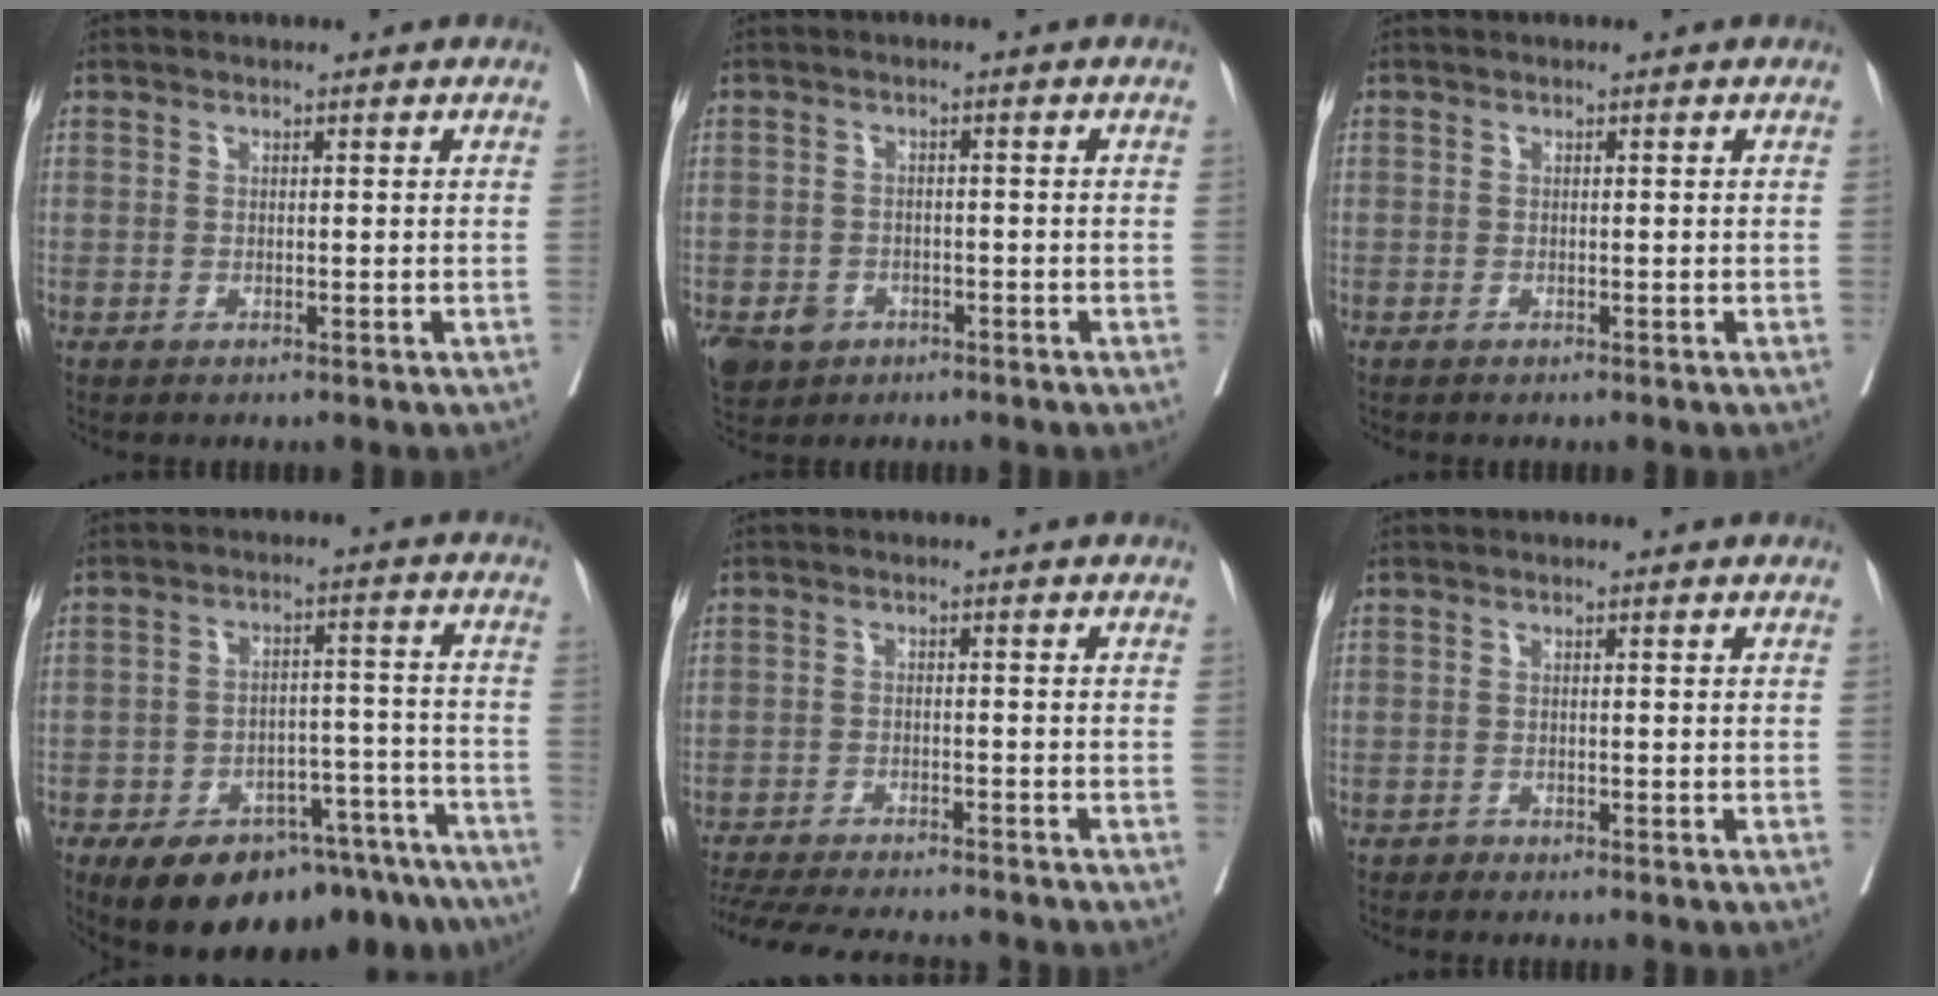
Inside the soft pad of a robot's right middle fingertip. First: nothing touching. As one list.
[{"total": 5.7, "force": [-3.2, 4.4, 1.7], "torque": [-0.033, 0.002, -0.047]}, {"total": 0.6, "force": [-0.2, 0.6, -0.1], "torque": [0.009, 0.008, -0.008]}, {"total": 19.6, "force": [-14.7, 7.9, 10.4], "torque": [-0.102, 0.027, -0.200]}, {"total": 15.0, "force": [-13.5, 2.4, 6.0], "torque": [-0.122, -0.020, -0.194]}, {"total": 0.6, "force": [-0.5, 0.3, -0.1], "torque": [-0.002, 0.000, -0.011]}]